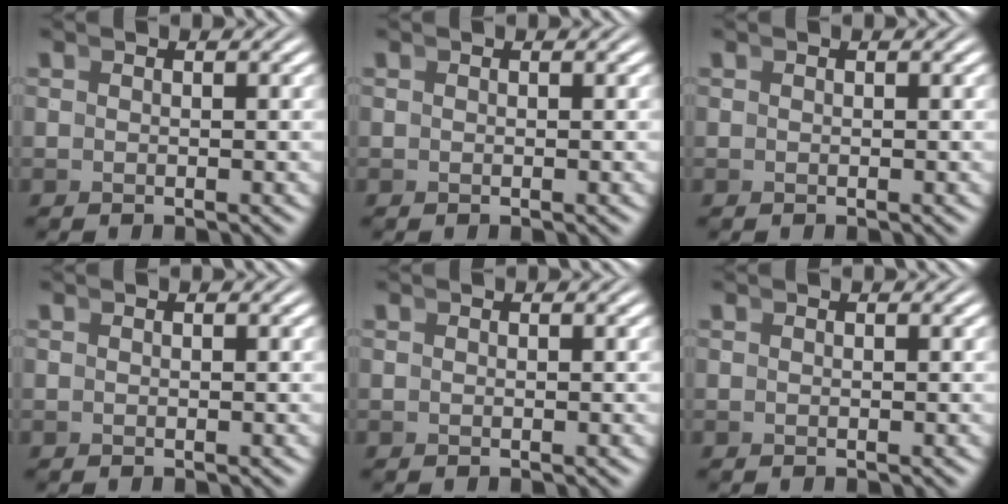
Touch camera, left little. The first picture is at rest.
{"total": 0.0}
{"total": 0.0}
{"total": 0.0}
{"total": 0.0}
{"total": 0.0}